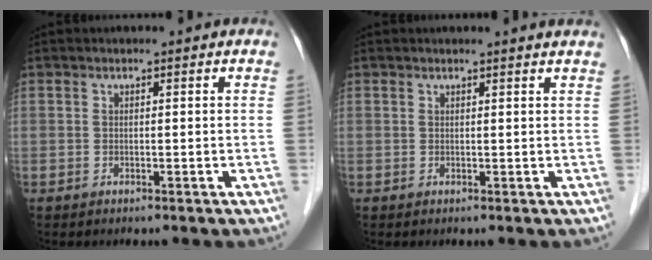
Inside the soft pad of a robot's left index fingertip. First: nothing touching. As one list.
[{"total": 2.3, "force": [2.2, -0.5, 0.7], "torque": [-0.015, 0.000, 0.021]}]